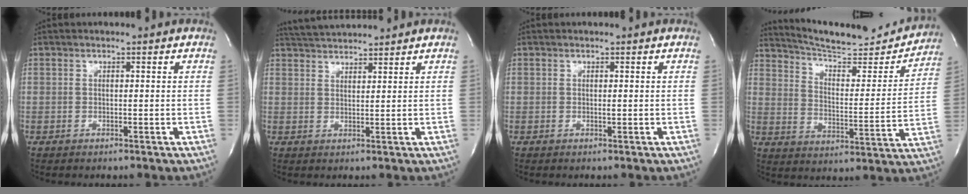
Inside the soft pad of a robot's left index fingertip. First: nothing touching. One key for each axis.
{"total": 6.1, "fx": 6.0, "fy": 0.1, "fz": 1.3, "tx": -0.033, "ty": 0.029, "tz": 0.103}
{"total": 0.6, "fx": 0.4, "fy": 0.1, "fz": 0.4, "tx": -0.009, "ty": 0.001, "tz": 0.005}
{"total": 19.6, "fx": 18.6, "fy": 2.3, "fz": 5.8, "tx": -0.086, "ty": -0.037, "tz": 0.258}